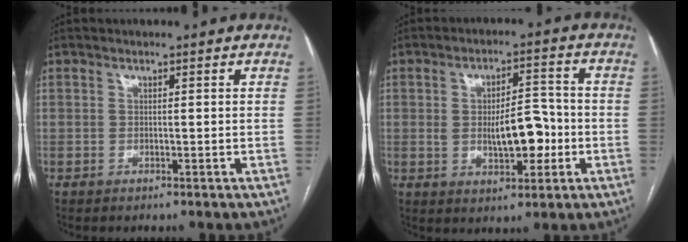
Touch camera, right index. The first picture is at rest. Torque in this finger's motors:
{"motor_torque": [0.26, -0.03, 0.60, 0.08]}